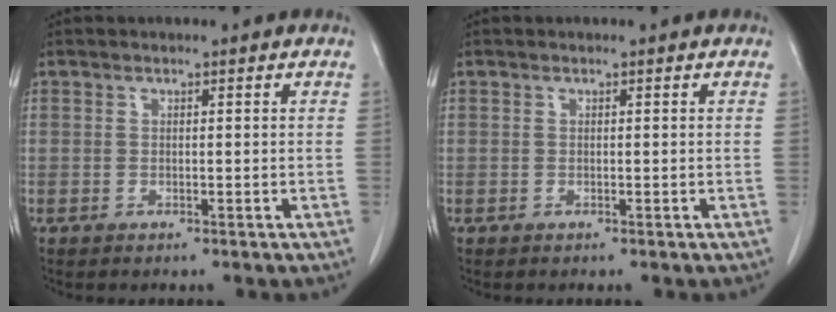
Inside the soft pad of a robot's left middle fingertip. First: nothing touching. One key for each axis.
{"total": 0.0}